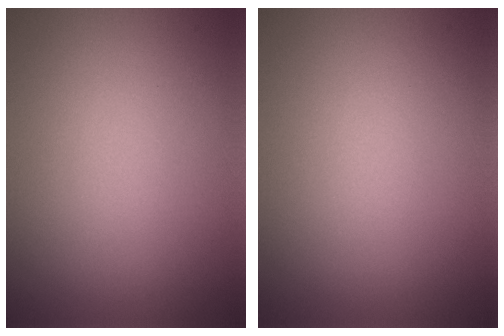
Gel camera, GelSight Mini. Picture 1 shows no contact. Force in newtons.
{"total": 0.0}